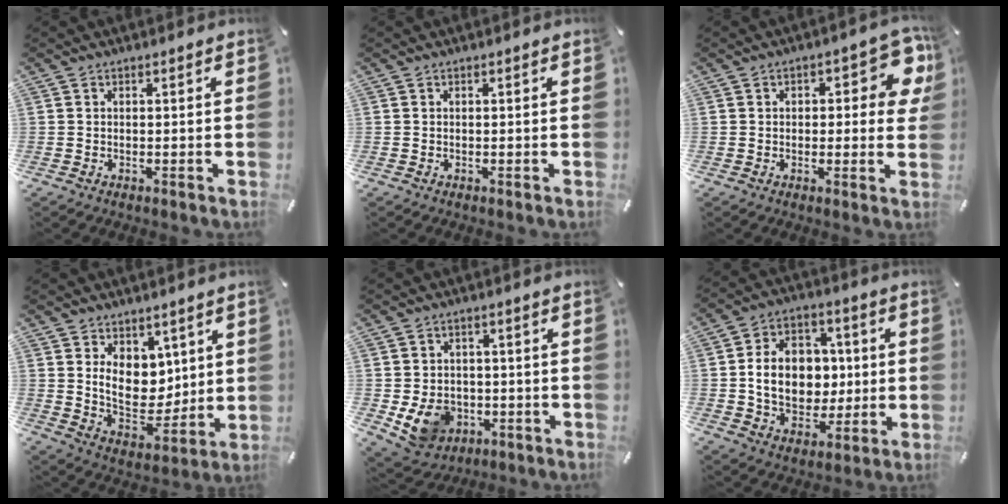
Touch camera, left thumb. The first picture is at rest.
{"total": 0.0}
{"total": 9.2, "force": [2.6, 4.6, 7.5], "torque": [-0.085, -0.007, 0.039]}
{"total": 11.0, "force": [4.2, 8.4, 5.8], "torque": [-0.097, -0.032, 0.080]}
{"total": 9.6, "force": [-2.5, 8.1, 4.5], "torque": [-0.101, 0.010, -0.043]}
{"total": 13.9, "force": [0.0, 11.3, 8.1], "torque": [-0.147, 0.017, 0.009]}